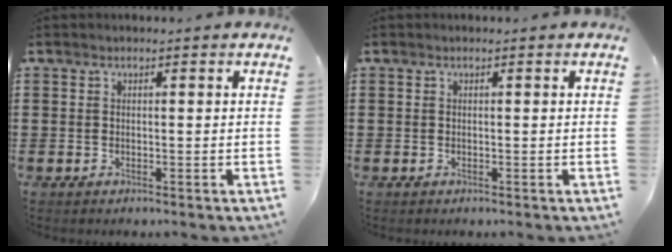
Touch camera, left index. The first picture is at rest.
{"total": 0.0}